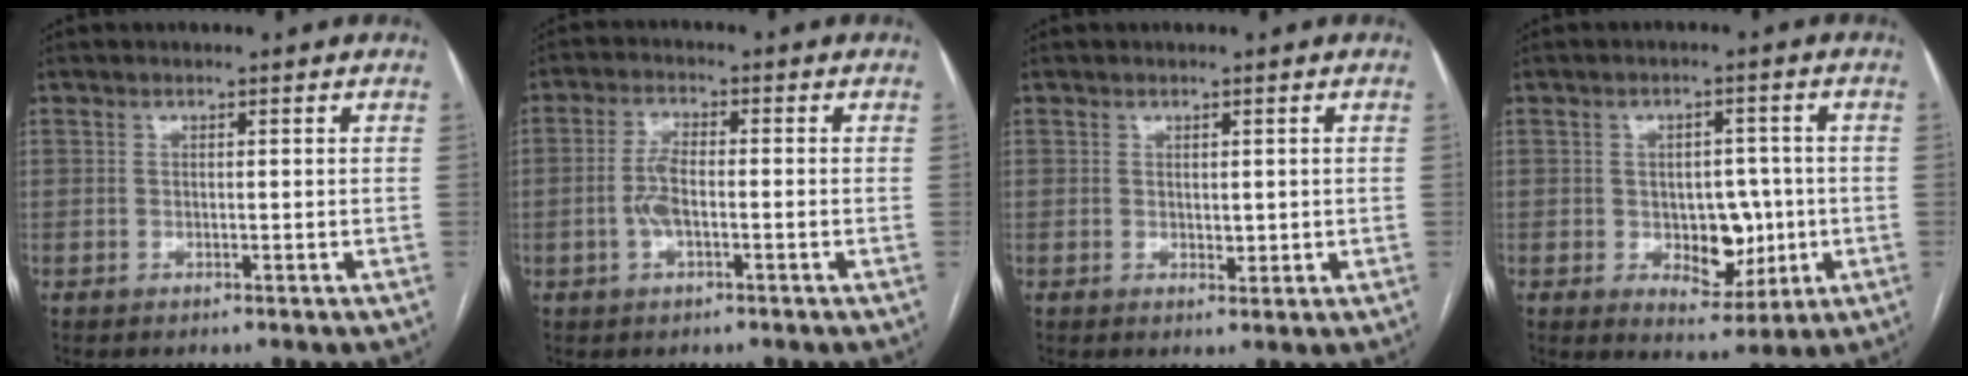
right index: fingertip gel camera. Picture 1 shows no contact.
{"total": 4.2, "force": [-0.9, 1.4, 3.8], "torque": [-0.087, 0.007, -0.018]}
{"total": 1.8, "force": [0.2, 1.1, 1.4], "torque": [-0.018, -0.005, 0.006]}
{"total": 7.5, "force": [-1.0, 4.6, 5.9], "torque": [-0.075, 0.006, -0.003]}